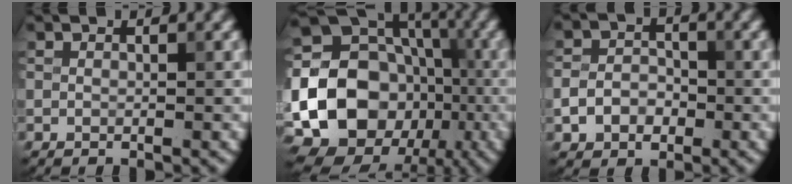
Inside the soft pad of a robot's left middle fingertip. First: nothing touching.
{"total": 22.9, "force": [-5.8, 19.7, 10.1], "torque": [-0.213, -0.008, -0.133]}
{"total": 2.9, "force": [-1.2, 2.2, 1.5], "torque": [-0.028, 0.005, -0.024]}